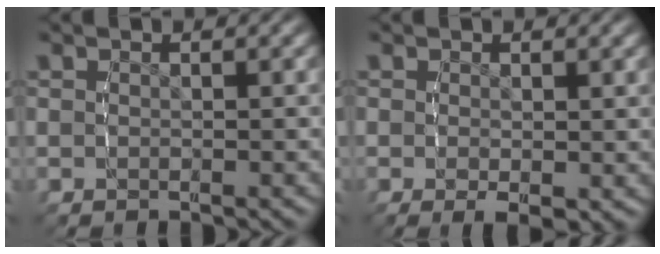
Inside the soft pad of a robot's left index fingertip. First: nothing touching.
{"total": 1.9, "force": [-0.6, 0.6, 1.7], "torque": [-0.022, -0.017, 0.000]}